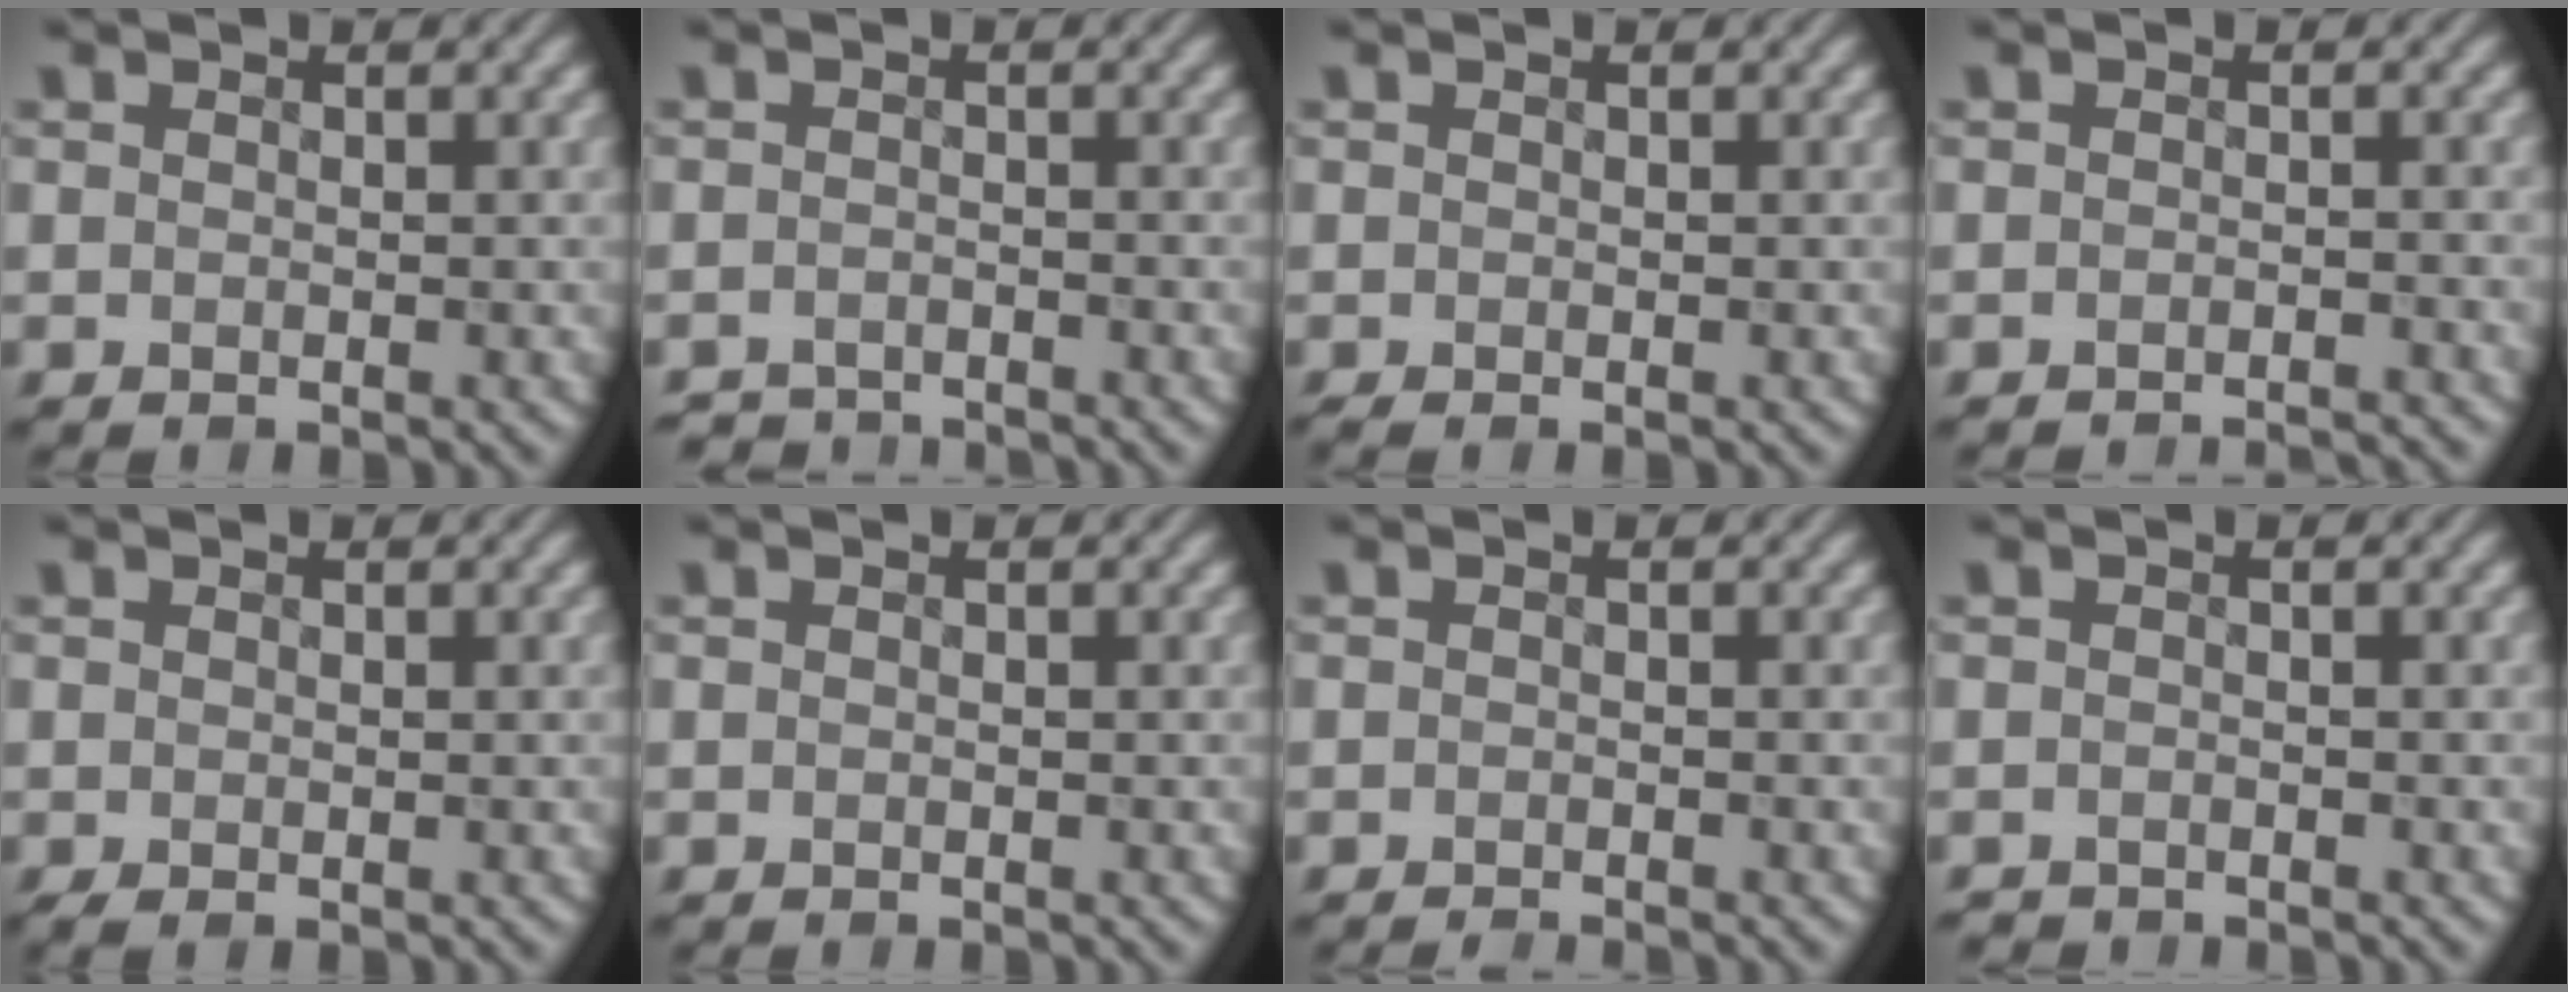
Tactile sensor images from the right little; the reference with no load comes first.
{"total": 2.7, "force": [-2.7, 0.4, 0.0], "torque": [0.003, -0.001, -0.051]}
{"total": 0.7, "force": [-0.6, 0.1, 0.4], "torque": [-0.013, -0.002, -0.013]}
{"total": 2.8, "force": [-2.7, 0.0, 0.5], "torque": [-0.007, 0.000, -0.036]}
{"total": 0.9, "force": [-0.2, 0.4, 0.7], "torque": [-0.021, 0.000, -0.005]}
{"total": 0.0}
{"total": 0.9, "force": [-0.9, -0.1, 0.2], "torque": [-0.005, -0.002, -0.018]}
{"total": 1.2, "force": [-1.2, 0.1, -0.1], "torque": [0.002, -0.002, -0.023]}